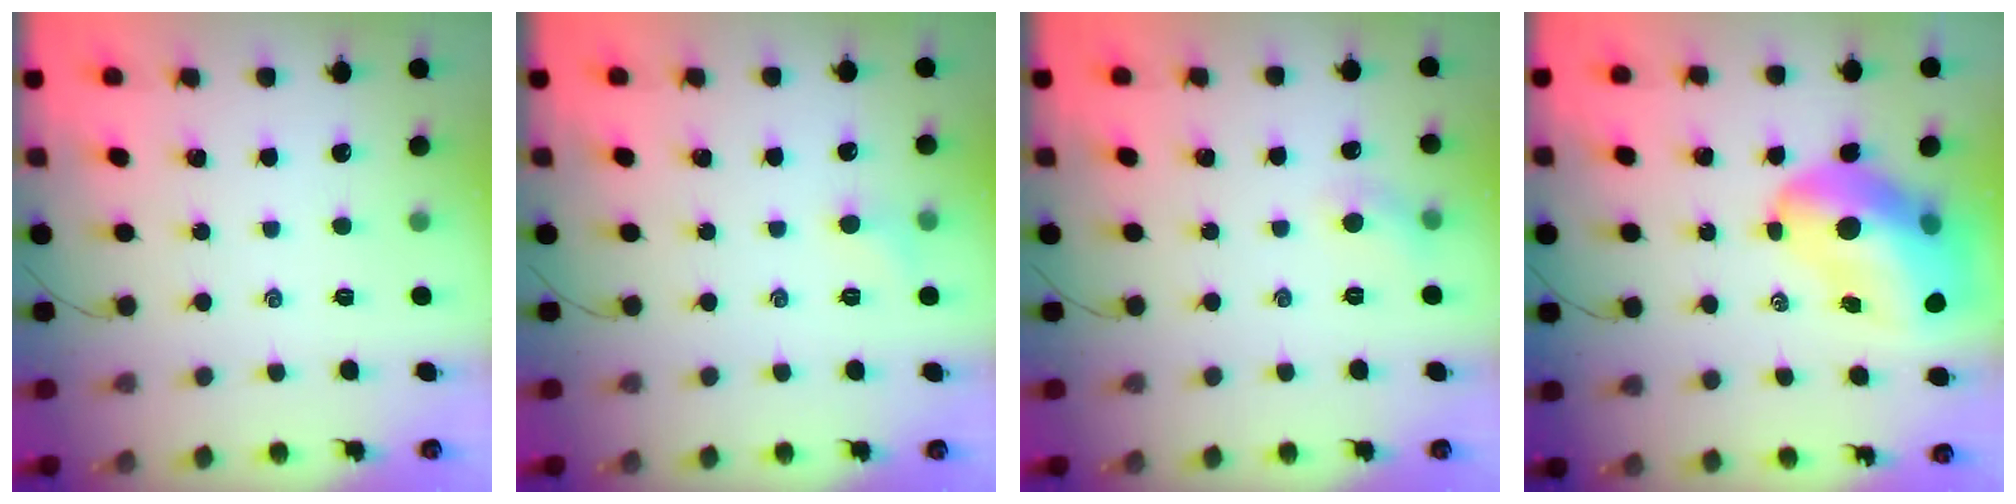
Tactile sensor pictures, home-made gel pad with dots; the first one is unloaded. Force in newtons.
{"total": 4.7, "press": 4.6, "slide": 1.1}
{"total": 4.4, "press": 4.2, "slide": 1.2}
{"total": 17.8, "press": 17.2, "slide": 4.6}